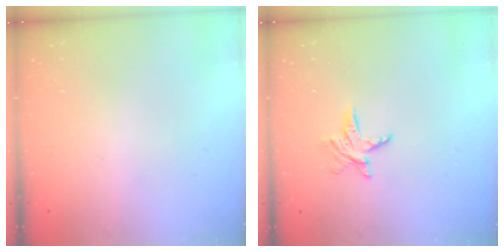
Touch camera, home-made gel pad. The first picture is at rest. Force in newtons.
{"total": 5.2, "press": 5.1, "slide": 0.5}